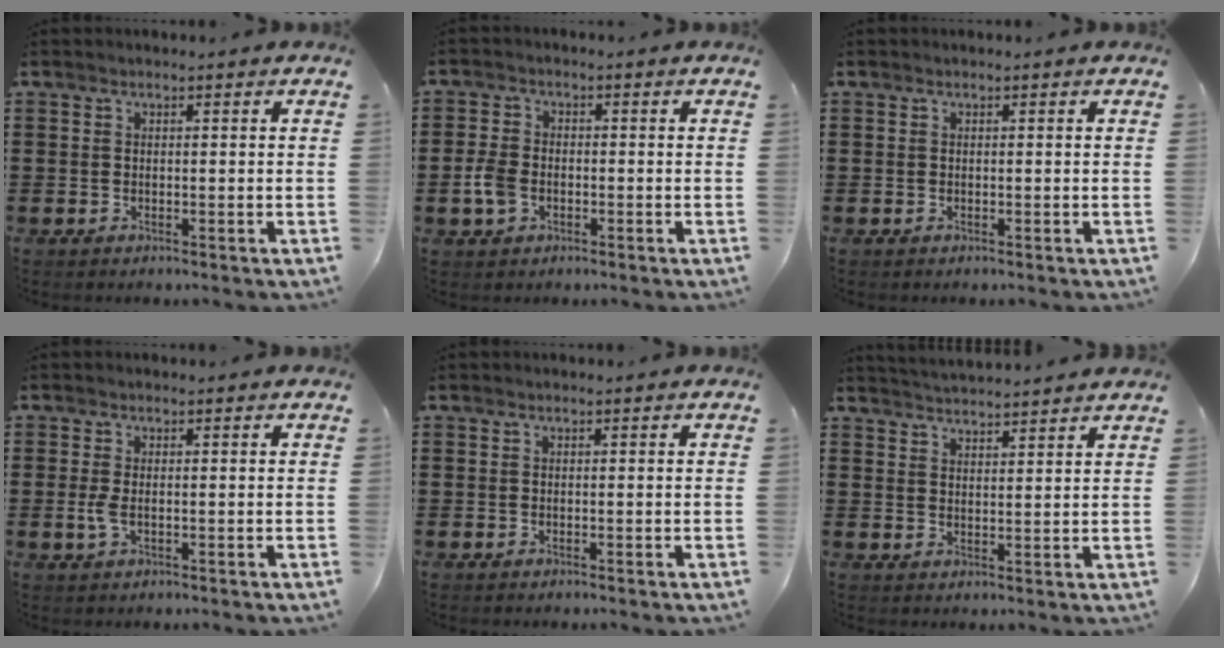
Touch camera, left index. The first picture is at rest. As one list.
[{"total": 4.1, "force": [-1.2, 2.6, 2.9], "torque": [-0.081, -0.006, -0.028]}, {"total": 0.0}, {"total": 2.1, "force": [-0.3, 0.8, 1.9], "torque": [-0.051, -0.006, -0.009]}, {"total": 0.0}, {"total": 3.2, "force": [3.2, -0.6, -0.2], "torque": [-0.006, -0.016, 0.058]}]